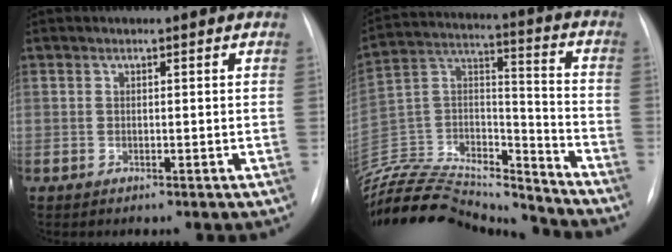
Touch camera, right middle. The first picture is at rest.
{"total": 27.0, "force": [-25.5, 4.5, 7.5], "torque": [-0.193, 0.010, -0.422]}